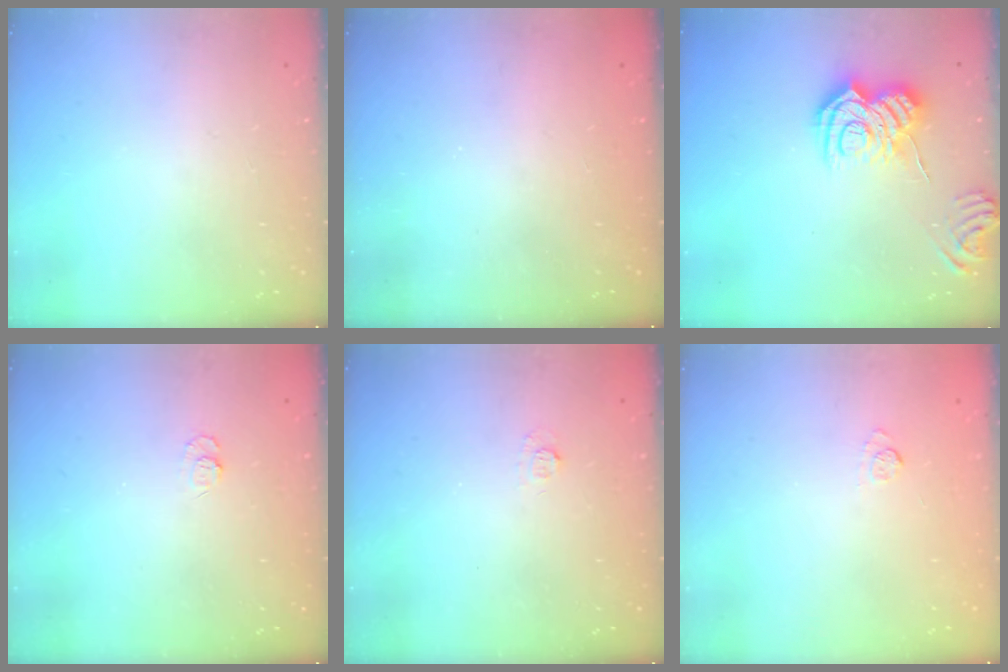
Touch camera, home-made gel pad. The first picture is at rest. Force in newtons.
{"total": 2.3, "press": 2.2, "slide": 0.8}
{"total": 13.1, "press": 13.1, "slide": 1.0}
{"total": 4.7, "press": 4.5, "slide": 1.0}
{"total": 2.7, "press": 2.5, "slide": 0.9}
{"total": 7.1, "press": 6.9, "slide": 1.4}